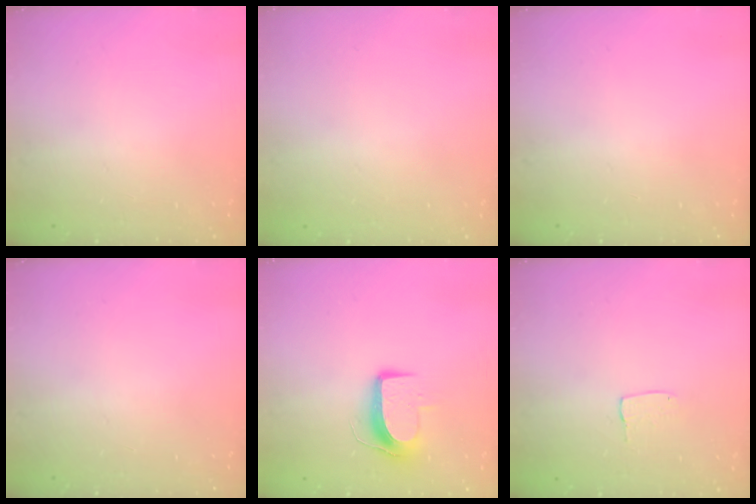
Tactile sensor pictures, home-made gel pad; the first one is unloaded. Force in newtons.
{"total": 0.0}
{"total": 0.0}
{"total": 0.0}
{"total": 9.4, "press": 9.4, "slide": 0.3}
{"total": 3.5, "press": 3.5, "slide": 0.1}